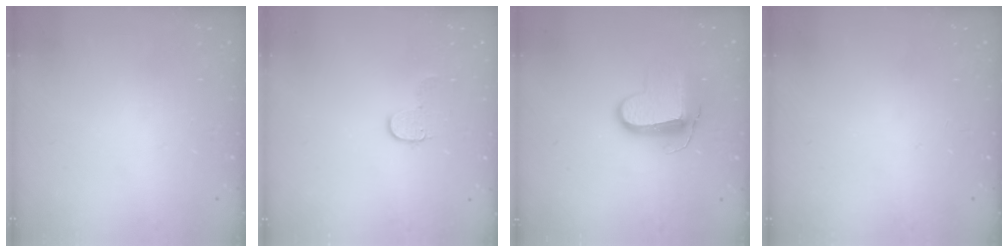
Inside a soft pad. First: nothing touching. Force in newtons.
{"total": 6.1, "press": 6.1, "slide": 0.4}
{"total": 10.5, "press": 10.5, "slide": 0.8}
{"total": 0.0}